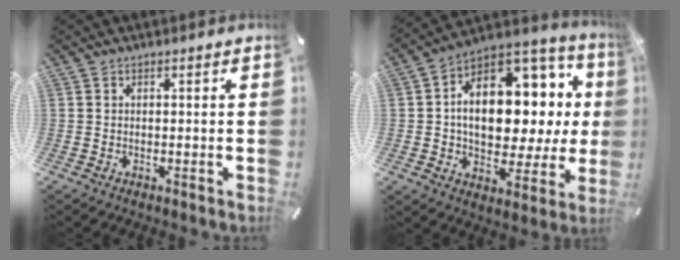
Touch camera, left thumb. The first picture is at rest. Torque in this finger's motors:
{"motor_torque": [1.95, 1.95, 1.48, 0.80, 0.26]}